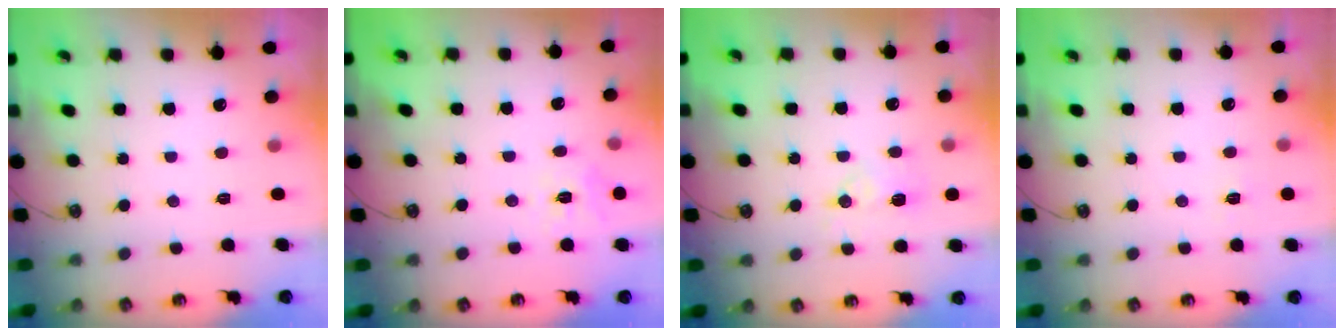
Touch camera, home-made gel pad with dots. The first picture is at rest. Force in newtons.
{"total": 8.0, "press": 8.0, "slide": 0.7}
{"total": 6.1, "press": 6.0, "slide": 0.7}
{"total": 4.0, "press": 3.9, "slide": 0.4}